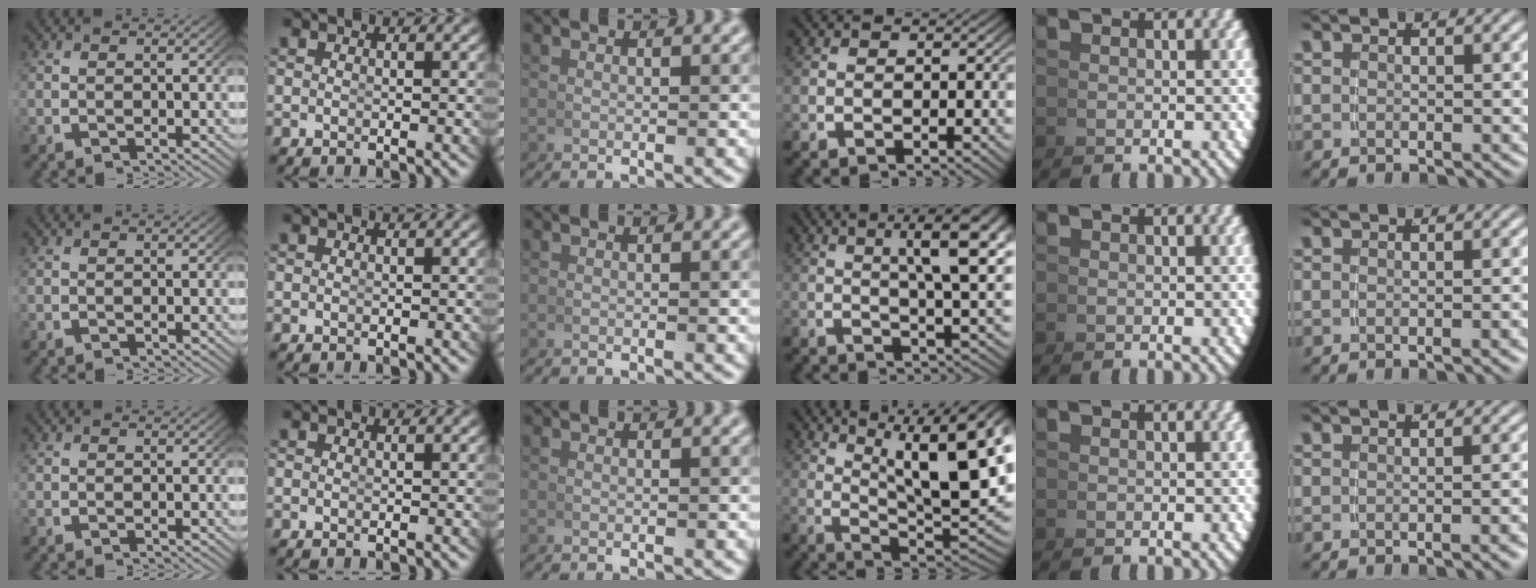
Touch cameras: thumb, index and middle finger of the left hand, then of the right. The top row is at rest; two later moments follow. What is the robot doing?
{"motion": "lift_and_place", "object": "cup"}